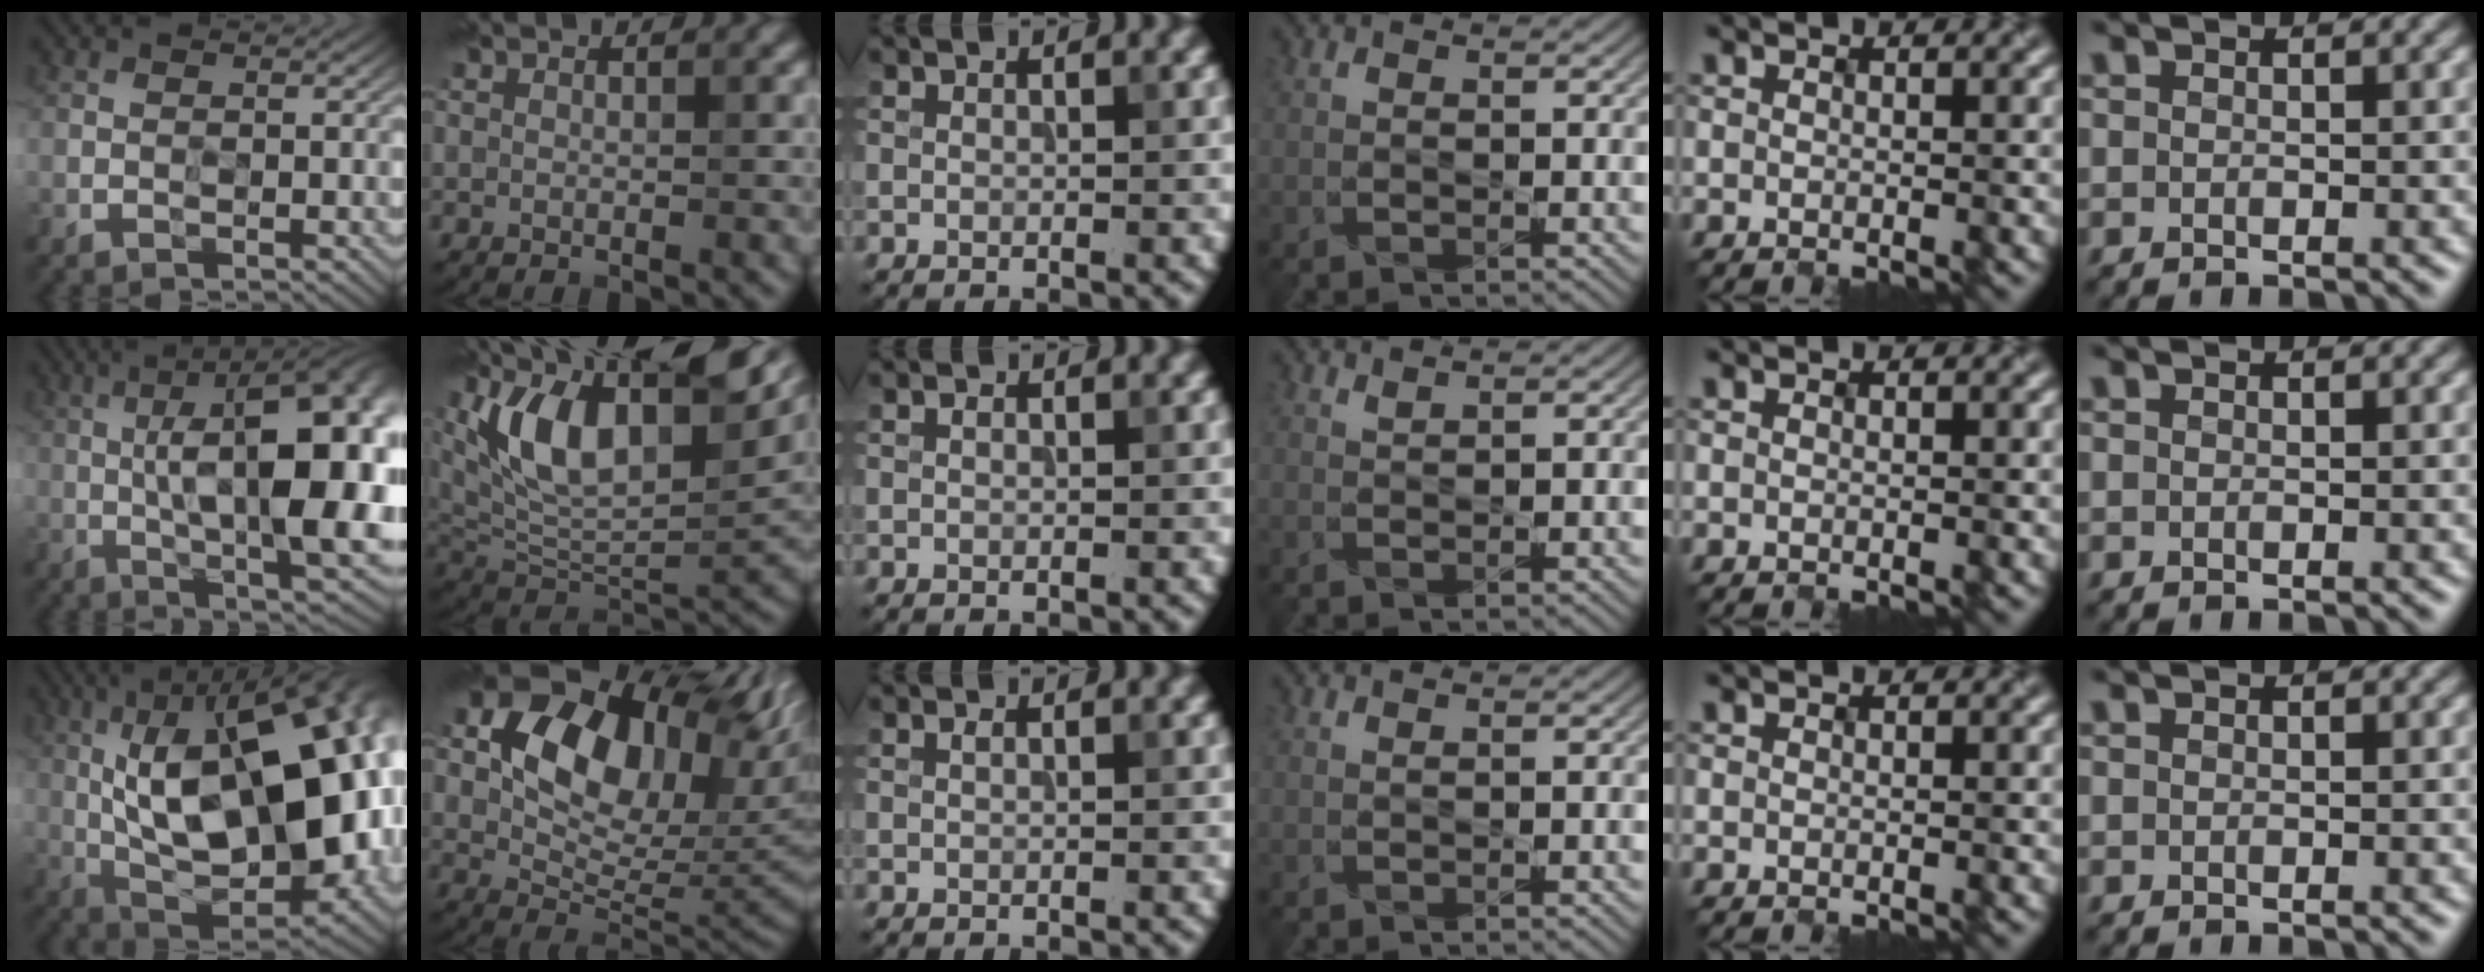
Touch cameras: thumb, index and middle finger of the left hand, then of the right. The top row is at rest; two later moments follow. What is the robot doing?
{"motion": "close", "object": "medicine box"}